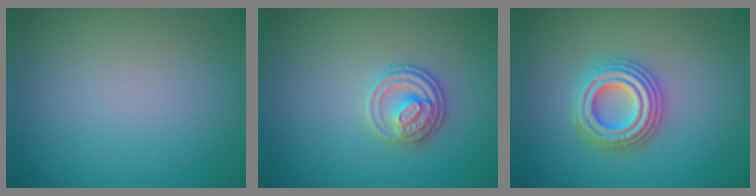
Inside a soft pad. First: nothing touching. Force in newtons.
{"total": 2.8, "press": 2.7, "slide": 0.5}
{"total": 4.4, "press": 4.4, "slide": 0.7}